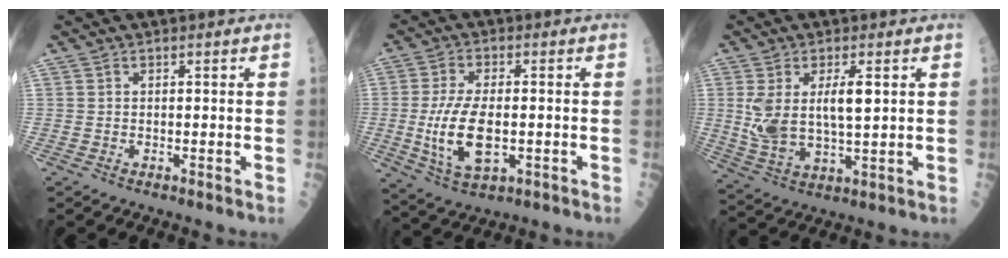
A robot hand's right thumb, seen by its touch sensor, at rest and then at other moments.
{"total": 11.8, "force": [-1.6, 5.6, 10.3], "torque": [-0.199, -0.005, -0.024]}
{"total": 10.9, "force": [2.1, 4.6, 9.6], "torque": [-0.189, -0.012, 0.049]}